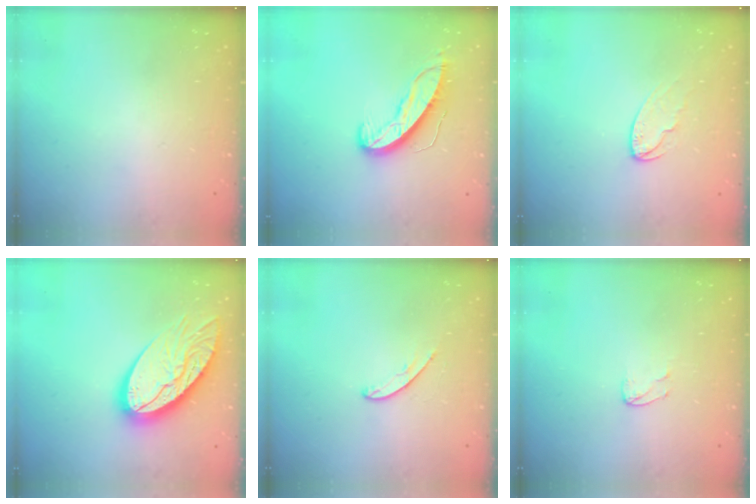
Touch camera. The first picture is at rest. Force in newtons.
{"total": 9.6, "press": 9.6, "slide": 0.5}
{"total": 6.0, "press": 6.0, "slide": 0.5}
{"total": 22.0, "press": 21.9, "slide": 1.9}
{"total": 4.4, "press": 4.4, "slide": 0.3}
{"total": 4.0, "press": 4.0, "slide": 0.3}